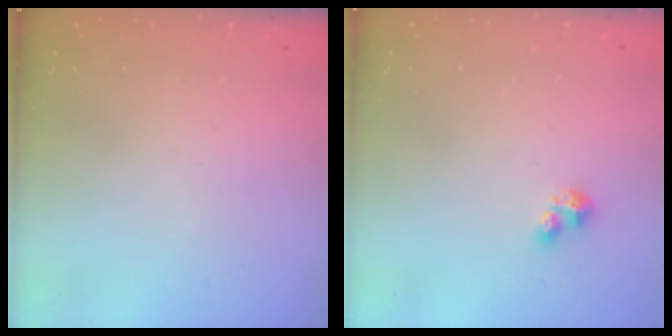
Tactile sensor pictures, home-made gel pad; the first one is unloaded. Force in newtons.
{"total": 3.1, "press": 3.0, "slide": 0.5}